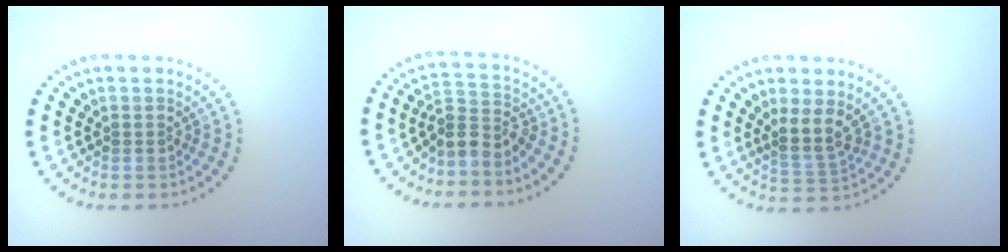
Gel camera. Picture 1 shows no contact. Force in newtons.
{"total": 2.8, "press": 2.1, "slide": 1.8}
{"total": 2.7, "press": 2.1, "slide": 1.7}